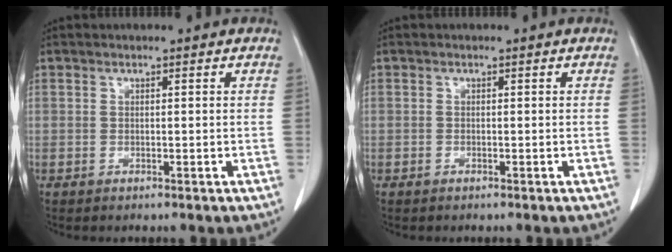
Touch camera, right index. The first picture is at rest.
{"total": 0.0}